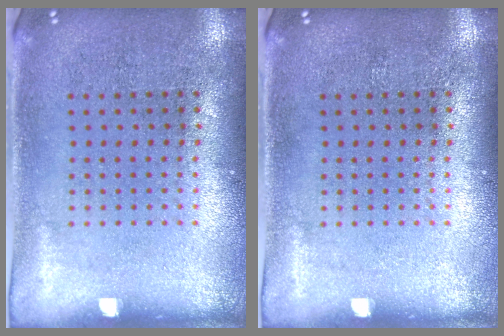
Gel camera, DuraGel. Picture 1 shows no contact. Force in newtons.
{"total": 0.0}